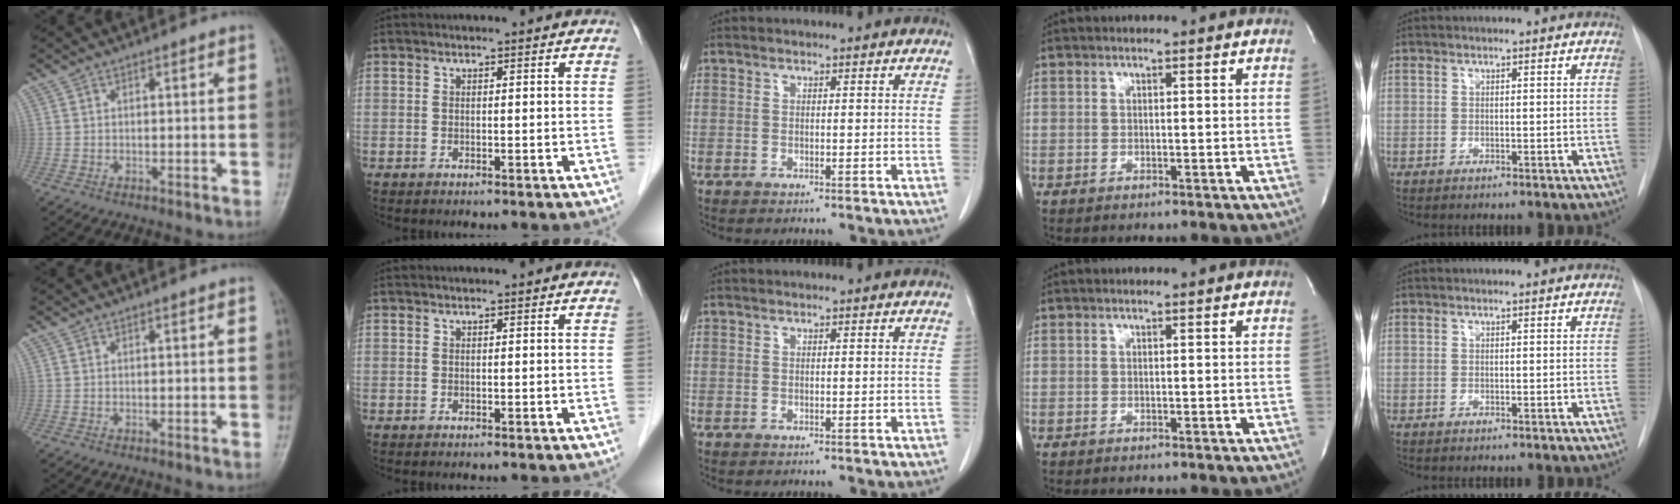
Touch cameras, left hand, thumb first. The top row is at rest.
{}